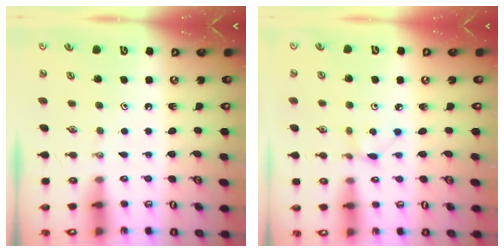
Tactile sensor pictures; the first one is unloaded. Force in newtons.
{"total": 1.3, "press": 1.3, "slide": 0.2}